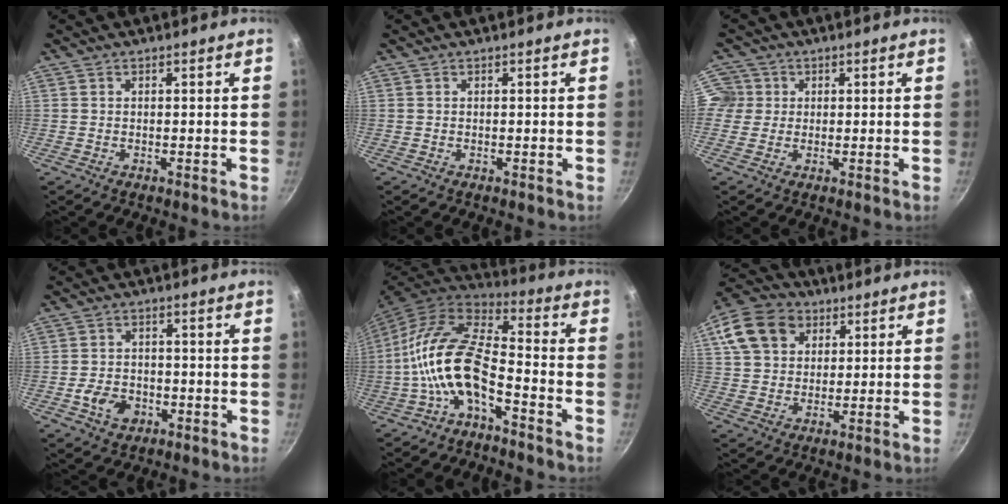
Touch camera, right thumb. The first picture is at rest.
{"total": 0.0}
{"total": 4.6, "force": [0.8, 4.4, 0.8], "torque": [0.019, 0.001, 0.004]}
{"total": 6.3, "force": [-2.3, 4.6, 3.6], "torque": [-0.053, 0.019, -0.038]}
{"total": 14.8, "force": [-4.9, 6.9, 12.1], "torque": [-0.231, 0.051, -0.108]}
{"total": 14.0, "force": [5.4, 10.8, 7.1], "torque": [-0.120, 0.014, 0.088]}